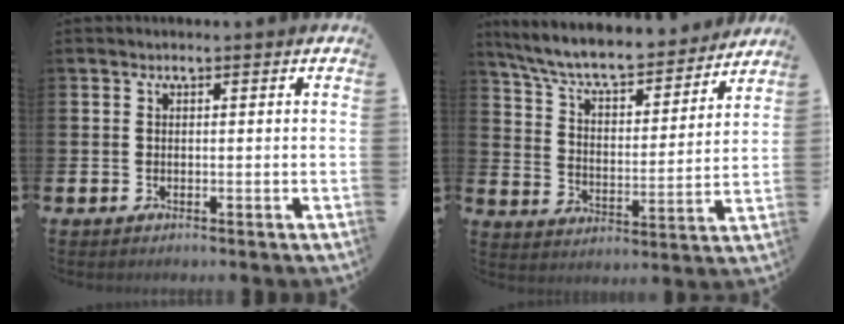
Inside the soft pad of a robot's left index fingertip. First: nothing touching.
{"total": 8.8, "force": [8.1, 1.6, 3.0], "torque": [-0.089, -0.060, 0.138]}